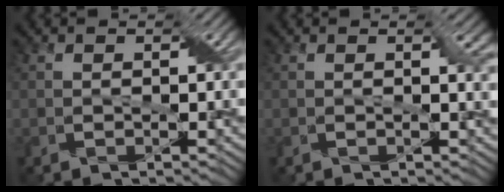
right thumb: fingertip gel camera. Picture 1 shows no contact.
{"total": 2.4, "force": [0.4, 1.2, 2.0], "torque": [-0.022, -0.002, 0.004]}